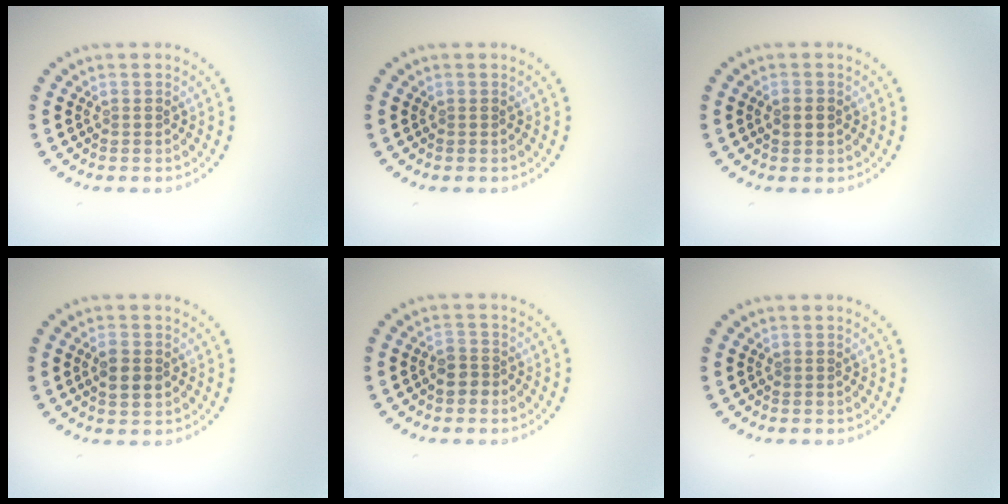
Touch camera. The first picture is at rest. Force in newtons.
{"total": 0.0}
{"total": 2.0, "press": 2.0, "slide": 0.1}
{"total": 2.1, "press": 2.1, "slide": 0.2}
{"total": 1.7, "press": 1.6, "slide": 0.7}
{"total": 0.0}